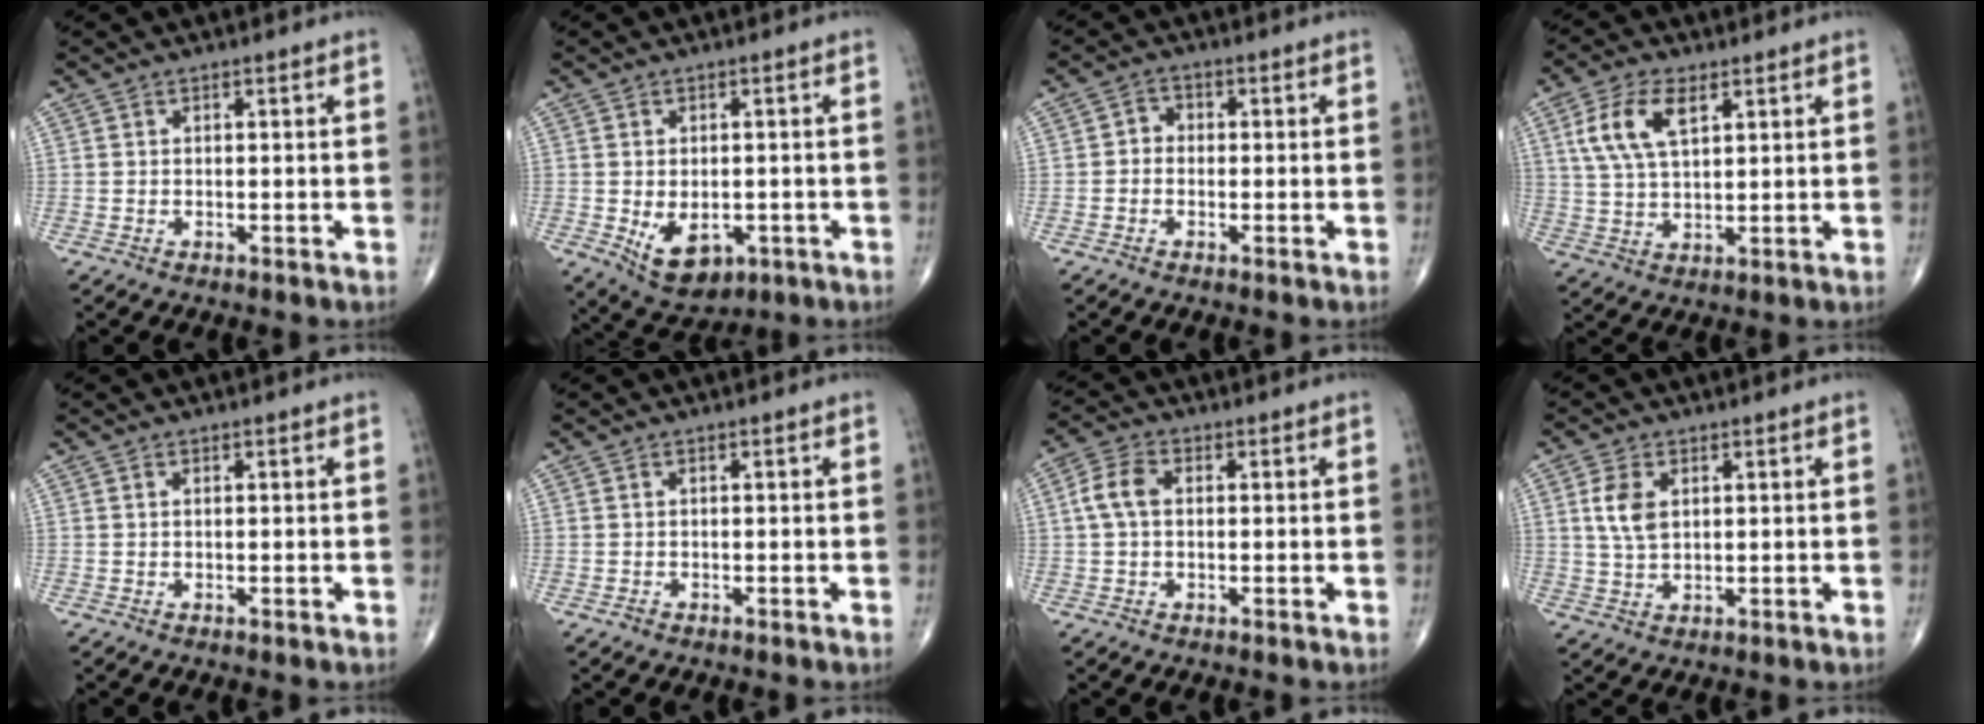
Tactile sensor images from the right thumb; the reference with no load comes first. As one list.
[{"total": 8.3, "force": [-2.1, 5.3, 6.0], "torque": [-0.072, -0.003, -0.018]}, {"total": 2.5, "force": [-0.4, 2.1, 1.2], "torque": [-0.001, 0.011, -0.019]}, {"total": 9.5, "force": [3.8, 4.7, 7.4], "torque": [-0.145, -0.005, 0.076]}, {"total": 0.6, "force": [0.2, 0.2, 0.6], "torque": [-0.012, 0.000, 0.003]}, {"total": 0.5, "force": [-0.4, 0.4, 0.1], "torque": [0.004, 0.001, -0.009]}, {"total": 5.5, "force": [0.6, 3.4, 4.2], "torque": [-0.093, 0.017, 0.005]}, {"total": 5.6, "force": [1.5, 3.4, 4.2], "torque": [-0.082, -0.003, 0.030]}]